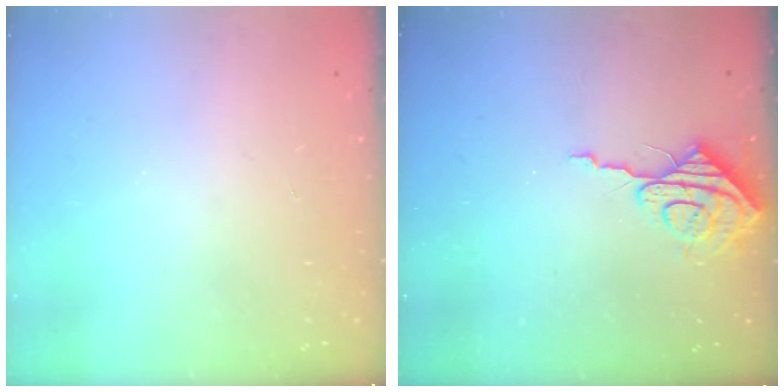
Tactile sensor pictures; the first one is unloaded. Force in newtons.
{"total": 8.8, "press": 8.8, "slide": 0.3}